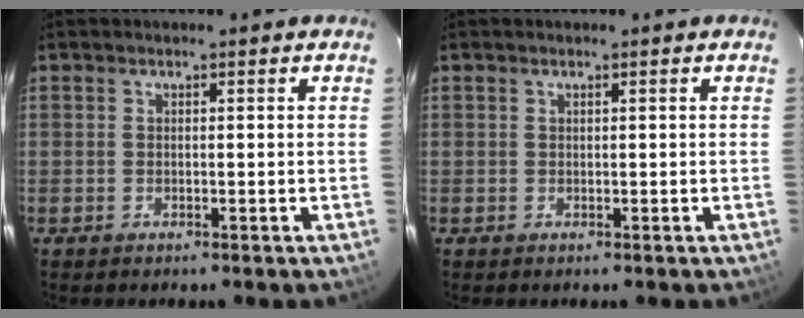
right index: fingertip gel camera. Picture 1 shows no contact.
{"total": 0.0}